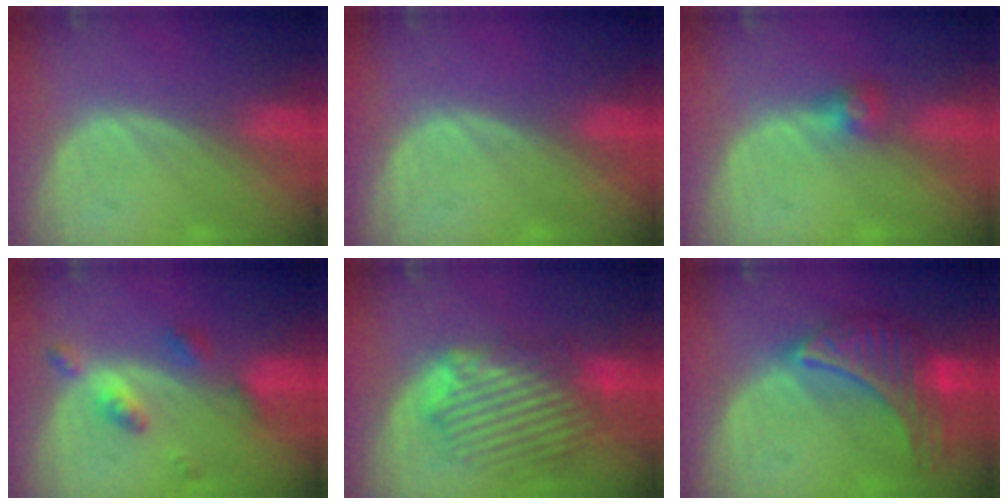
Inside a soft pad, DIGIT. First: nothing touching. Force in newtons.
{"total": 0.0}
{"total": 2.7, "press": 2.6, "slide": 0.8}
{"total": 4.5, "press": 4.5, "slide": 0.0}
{"total": 9.1, "press": 9.1, "slide": 0.8}
{"total": 9.5, "press": 9.5, "slide": 0.5}